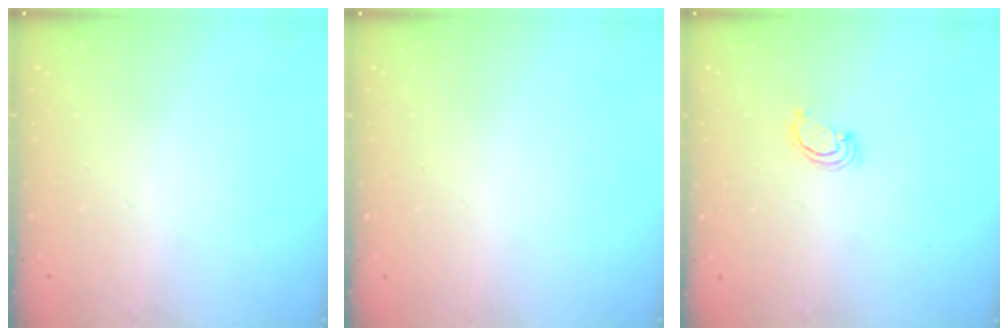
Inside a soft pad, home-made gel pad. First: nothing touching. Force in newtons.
{"total": 0.0}
{"total": 2.6, "press": 2.6, "slide": 0.3}